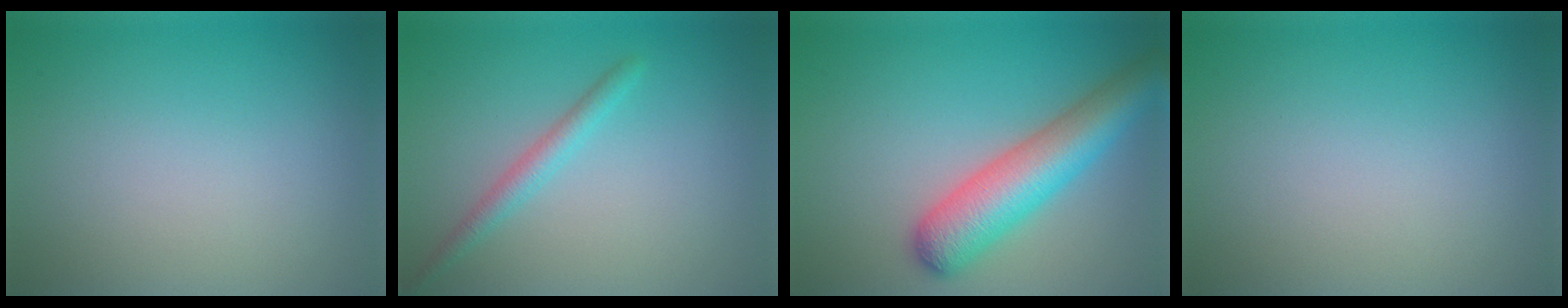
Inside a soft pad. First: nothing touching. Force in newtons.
{"total": 1.9, "press": 1.9, "slide": 0.1}
{"total": 7.4, "press": 7.4, "slide": 0.3}
{"total": 0.0}